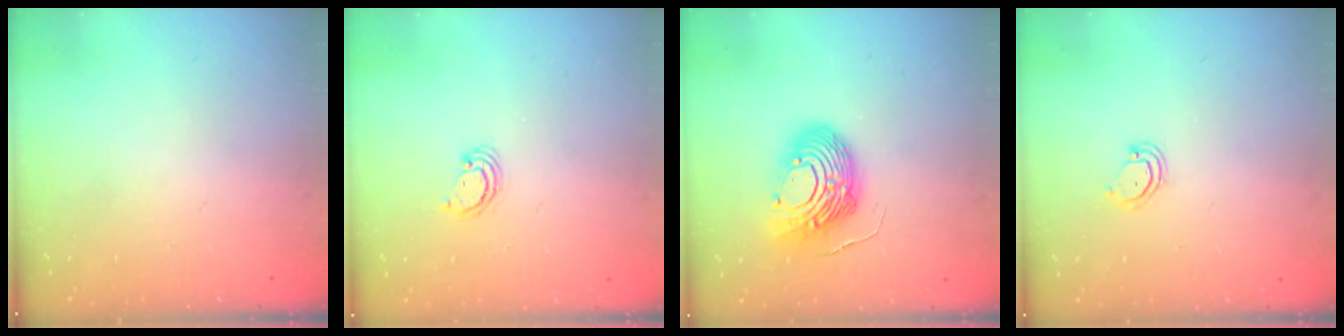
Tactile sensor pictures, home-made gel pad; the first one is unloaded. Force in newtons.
{"total": 3.1, "press": 3.1, "slide": 0.2}
{"total": 14.1, "press": 14.0, "slide": 1.2}
{"total": 3.7, "press": 3.7, "slide": 0.3}